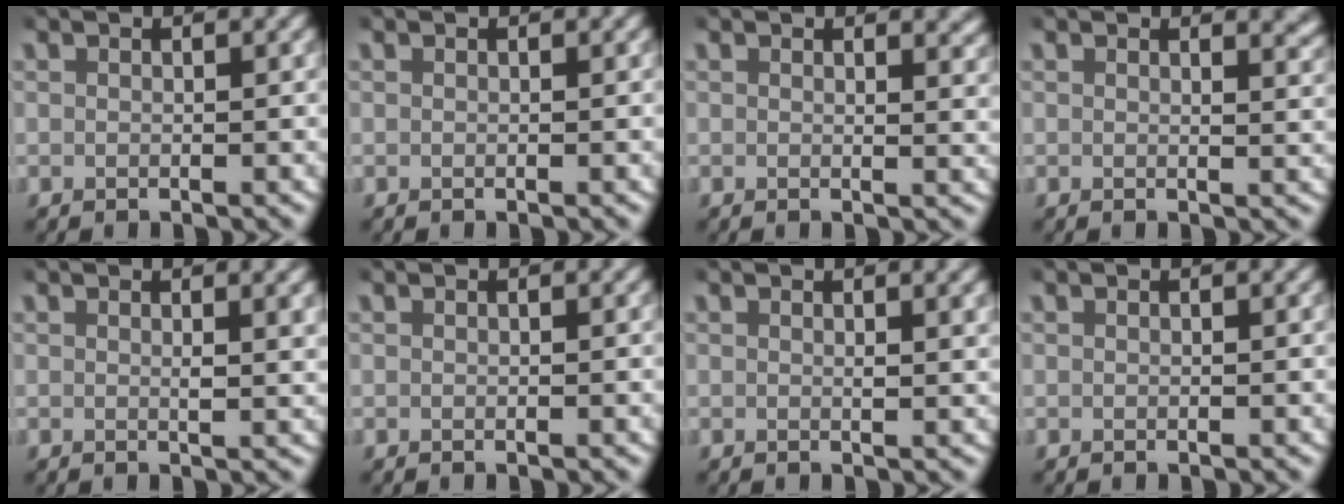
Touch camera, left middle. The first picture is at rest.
{"total": 0.0}
{"total": 2.2, "force": [1.8, 0.5, 1.1], "torque": [-0.011, -0.003, 0.024]}
{"total": 2.7, "force": [2.1, 0.7, 1.5], "torque": [-0.015, -0.002, 0.029]}
{"total": 1.5, "force": [0.9, -0.1, 1.2], "torque": [-0.017, -0.003, 0.015]}
{"total": 0.0}
{"total": 1.2, "force": [0.8, -0.1, 0.9], "torque": [-0.013, -0.003, 0.013]}
{"total": 0.0}